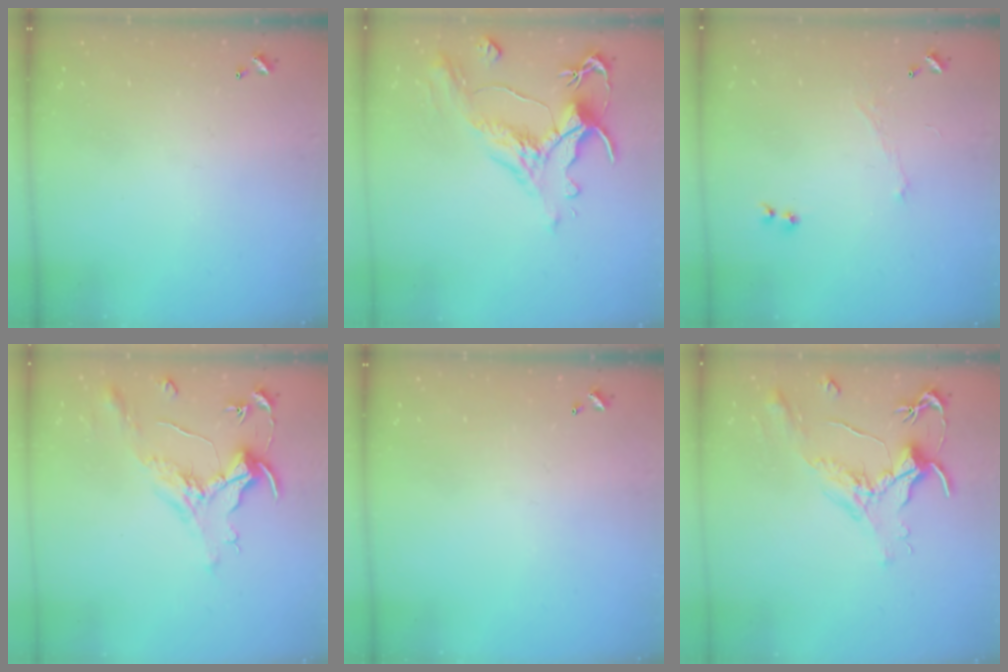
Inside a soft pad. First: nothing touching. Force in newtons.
{"total": 1.5, "press": 0.1, "slide": 1.5}
{"total": 1.2, "press": 1.0, "slide": 0.8}
{"total": 1.6, "press": 1.4, "slide": 0.7}
{"total": 0.0}
{"total": 1.6, "press": 1.5, "slide": 0.7}